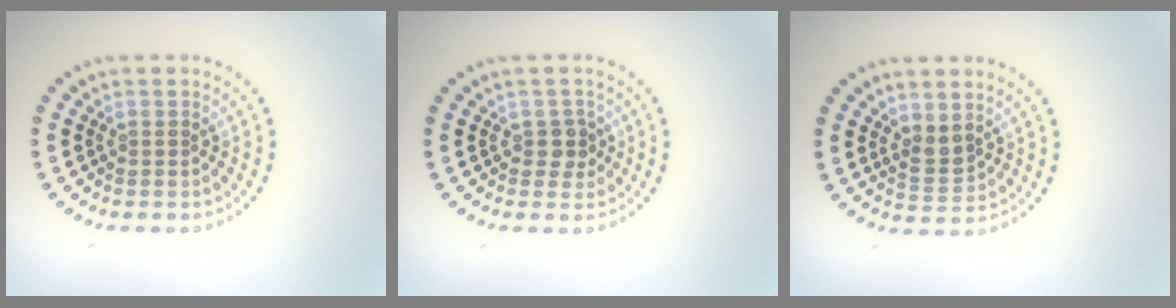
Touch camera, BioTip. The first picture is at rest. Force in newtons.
{"total": 1.5, "press": 1.4, "slide": 0.5}
{"total": 1.8, "press": 1.6, "slide": 0.8}